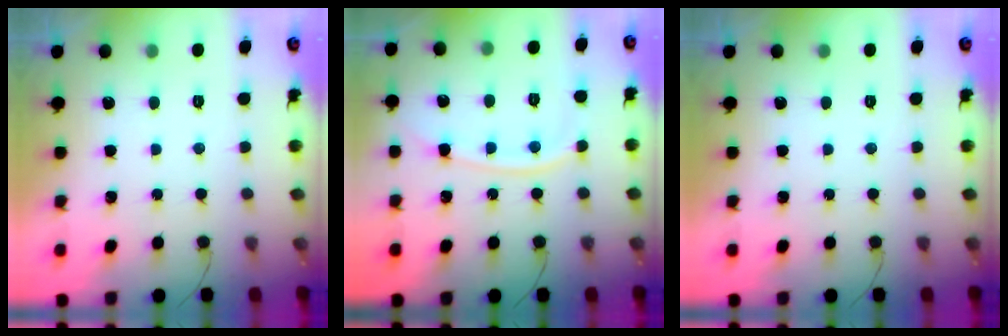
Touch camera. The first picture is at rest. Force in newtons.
{"total": 9.9, "press": 9.8, "slide": 1.3}
{"total": 0.0}